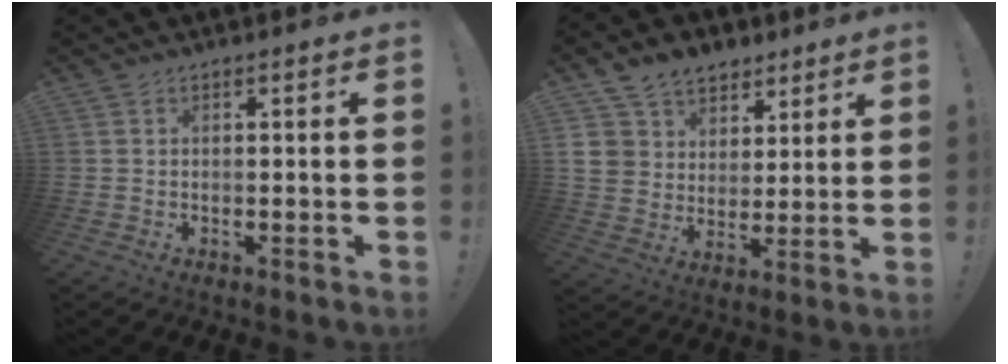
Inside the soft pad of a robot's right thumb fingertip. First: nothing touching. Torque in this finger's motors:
{"motor_torque": [0.15, 0.18, 0.09, 0.09, 0.26]}